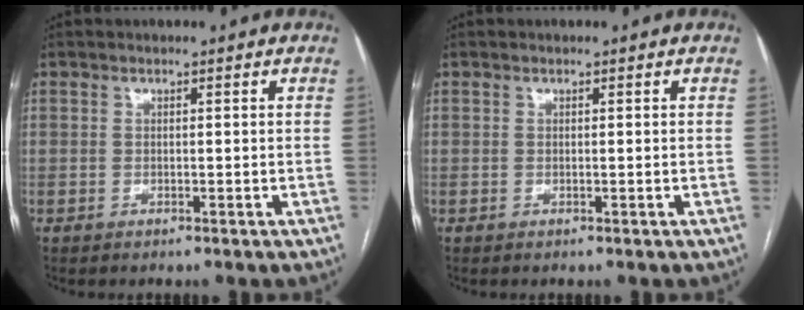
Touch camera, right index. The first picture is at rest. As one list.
[{"total": 0.0}]